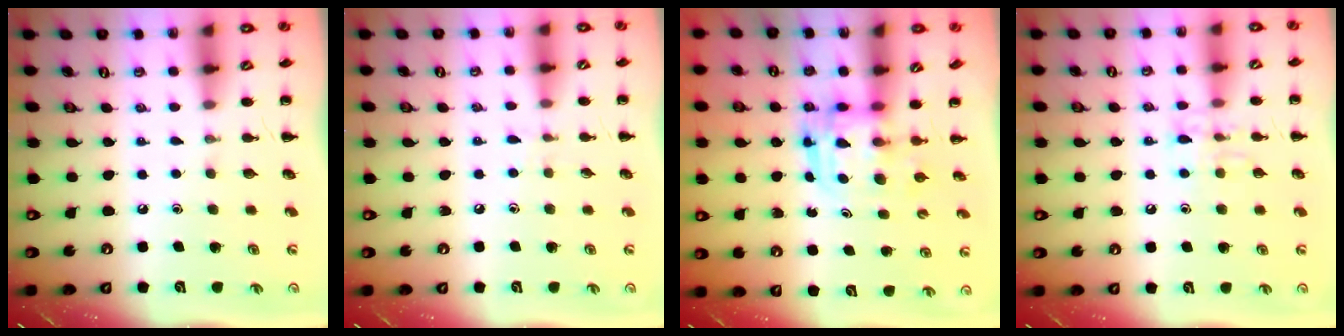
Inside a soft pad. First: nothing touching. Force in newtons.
{"total": 4.1, "press": 3.7, "slide": 1.7}
{"total": 3.0, "press": 3.0, "slide": 0.3}
{"total": 7.4, "press": 7.3, "slide": 0.9}